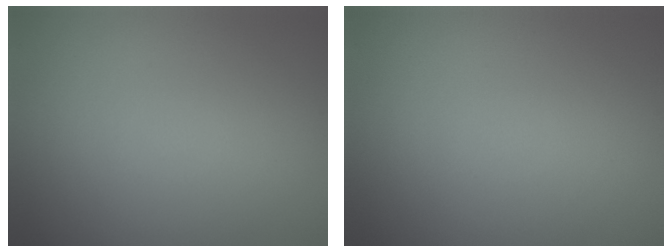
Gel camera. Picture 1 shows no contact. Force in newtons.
{"total": 0.0}